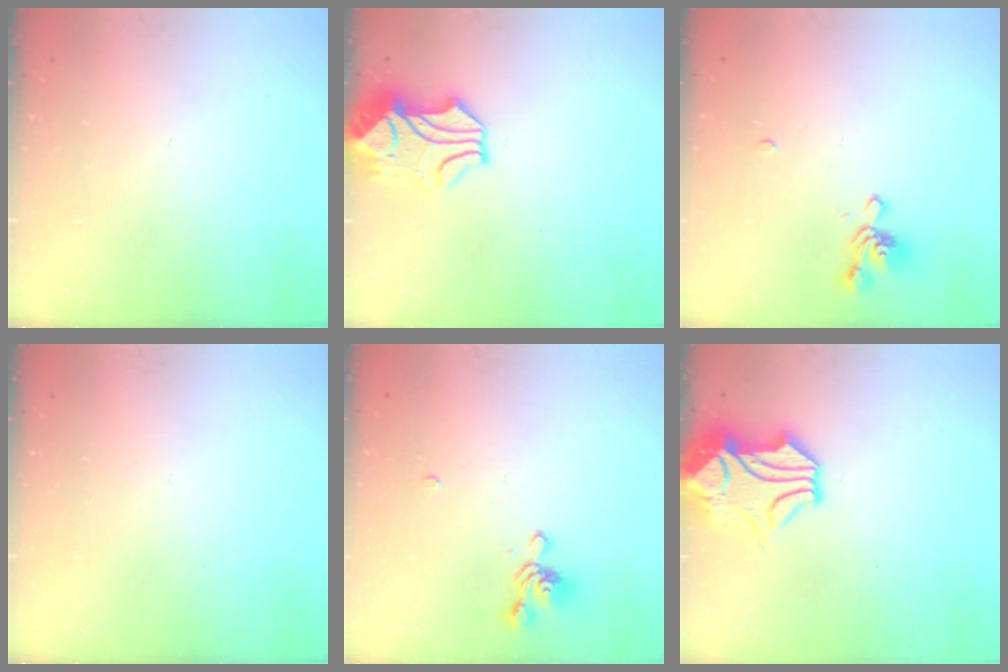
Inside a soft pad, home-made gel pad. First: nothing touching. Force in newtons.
{"total": 2.7, "press": 2.5, "slide": 0.9}
{"total": 1.0, "press": 0.2, "slide": 1.0}
{"total": 0.0}
{"total": 1.5, "press": 1.1, "slide": 1.0}
{"total": 3.3, "press": 3.0, "slide": 1.4}